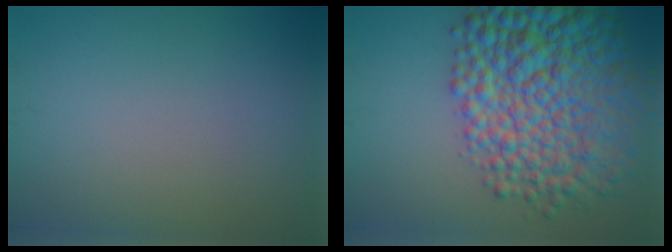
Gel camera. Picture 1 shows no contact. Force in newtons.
{"total": 11.7, "press": 11.7, "slide": 0.2}